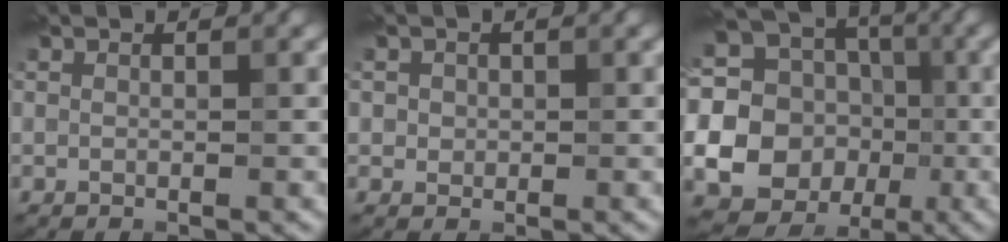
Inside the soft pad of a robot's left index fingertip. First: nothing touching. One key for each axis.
{"total": 1.1, "fx": 0.2, "fy": 1.1, "fz": 0.3, "tx": 0.003, "ty": -0.004, "tz": 0.005}
{"total": 22.0, "fx": -0.9, "fy": 20.9, "fz": 6.8, "tx": -0.163, "ty": 0.003, "tz": -0.063}